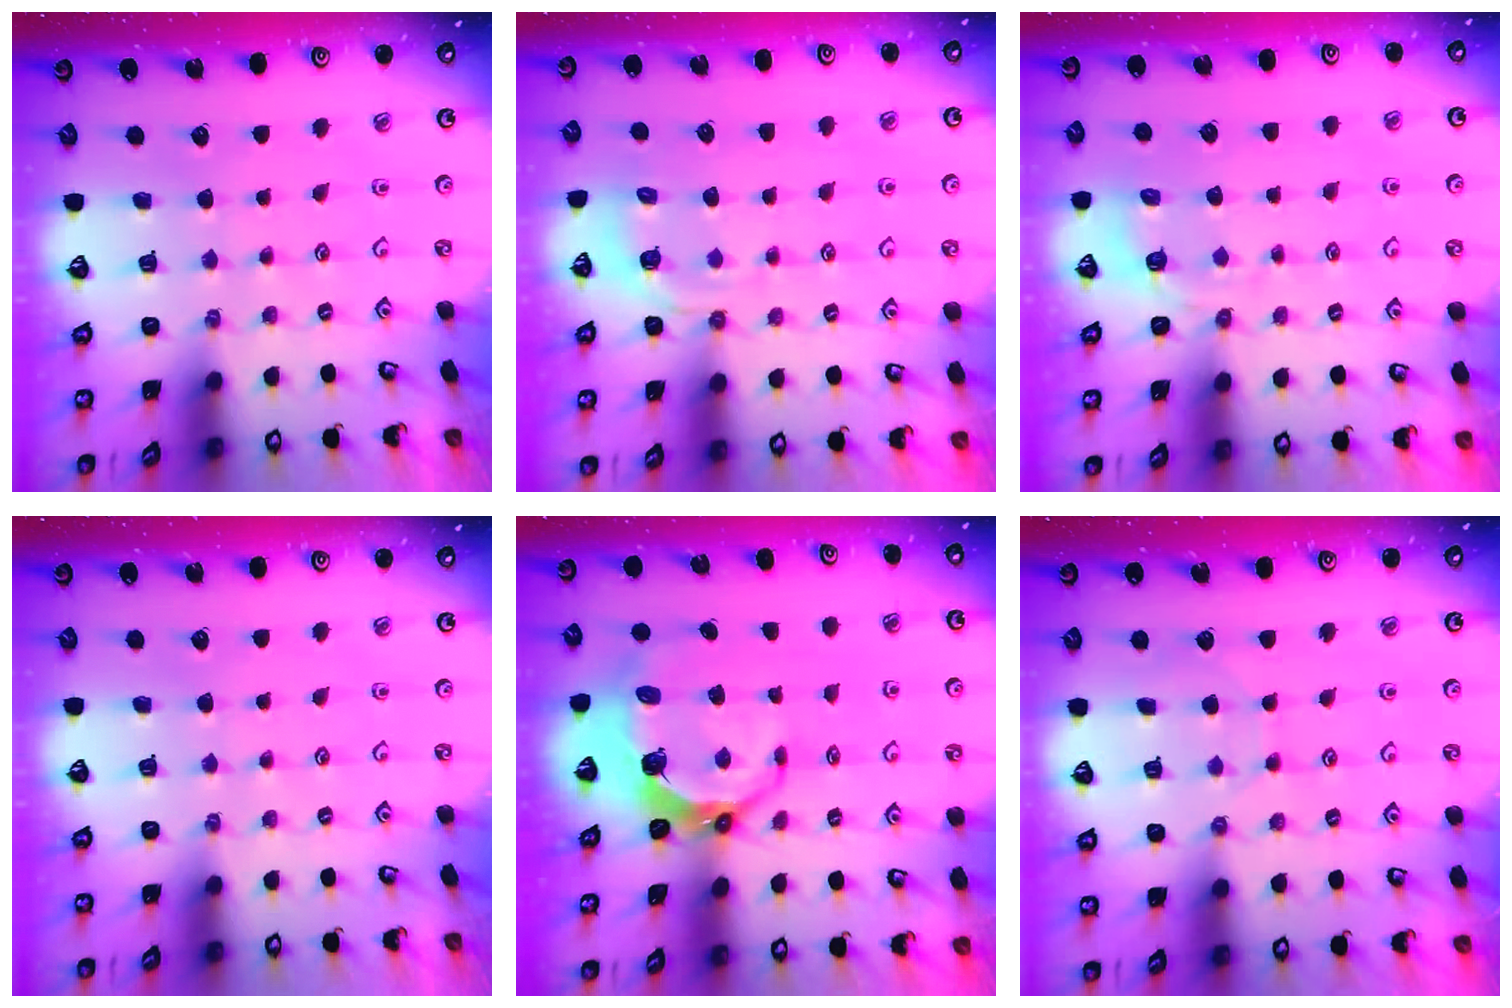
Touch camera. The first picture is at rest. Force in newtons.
{"total": 4.5, "press": 4.3, "slide": 1.5}
{"total": 2.8, "press": 2.2, "slide": 1.8}
{"total": 0.0}
{"total": 8.3, "press": 6.9, "slide": 4.6}
{"total": 3.1, "press": 3.1, "slide": 0.4}